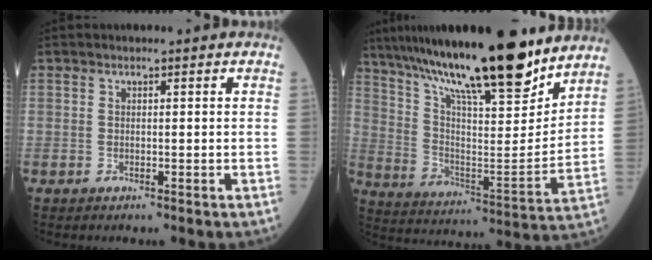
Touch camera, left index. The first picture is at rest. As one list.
[{"total": 24.6, "force": [19.2, 3.8, 14.9], "torque": [-0.261, -0.009, 0.313]}]